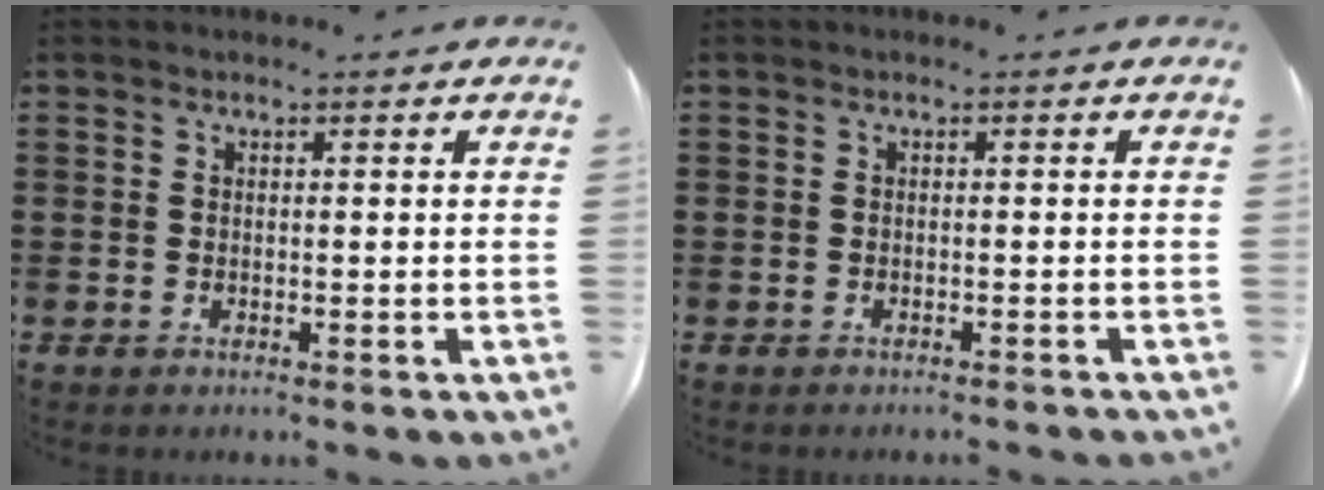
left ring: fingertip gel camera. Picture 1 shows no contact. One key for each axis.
{"total": 0.6, "fx": -0.6, "fy": -0.1, "fz": 0.2, "tx": -0.005, "ty": -0.002, "tz": -0.011}